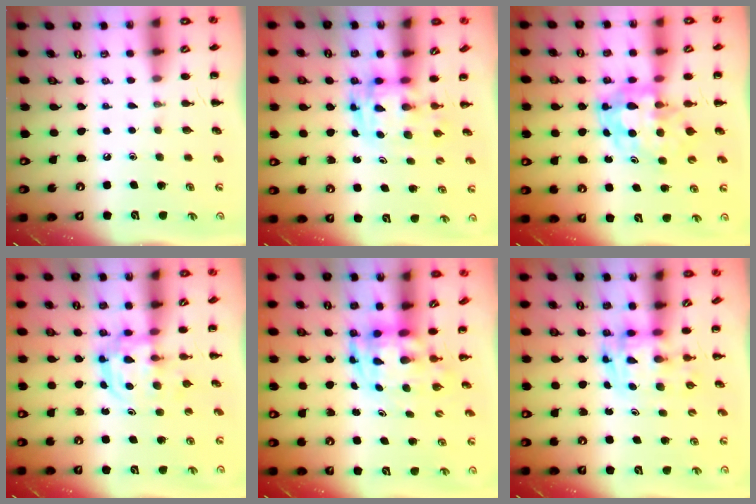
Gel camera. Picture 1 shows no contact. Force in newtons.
{"total": 2.9, "press": 2.8, "slide": 0.5}
{"total": 5.2, "press": 5.0, "slide": 1.3}
{"total": 3.3, "press": 3.3, "slide": 0.4}
{"total": 3.6, "press": 3.5, "slide": 0.9}
{"total": 3.4, "press": 3.4, "slide": 0.6}